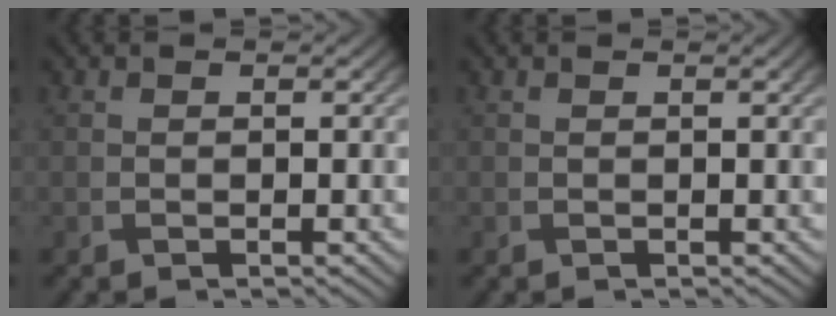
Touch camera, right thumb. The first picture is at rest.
{"total": 0.7, "force": [0.3, 0.1, 0.7], "torque": [-0.010, 0.004, 0.005]}